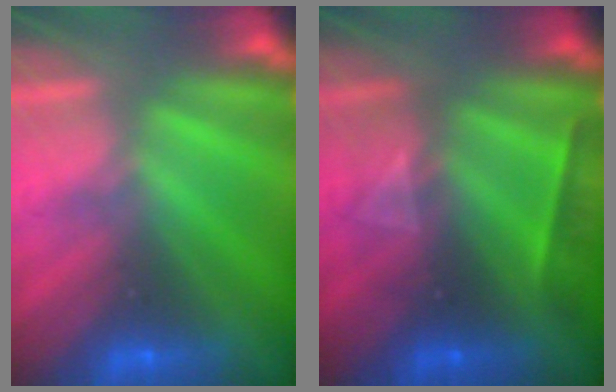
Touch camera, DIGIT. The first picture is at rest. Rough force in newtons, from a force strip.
{"total": 2.3}